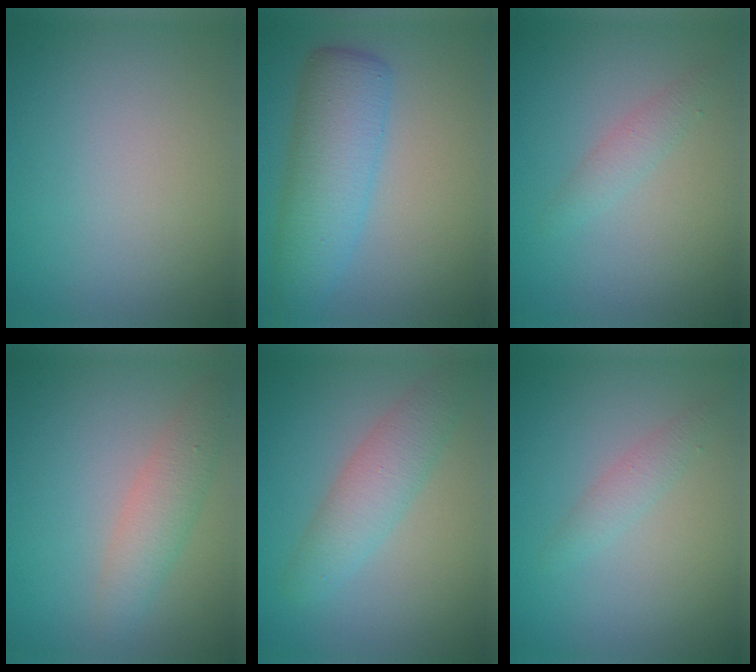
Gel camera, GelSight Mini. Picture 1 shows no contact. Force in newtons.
{"total": 6.1, "press": 6.1, "slide": 0.2}
{"total": 1.4, "press": 1.4, "slide": 0.1}
{"total": 2.9, "press": 2.9, "slide": 0.1}
{"total": 3.5, "press": 3.5, "slide": 0.1}
{"total": 1.4, "press": 1.4, "slide": 0.1}